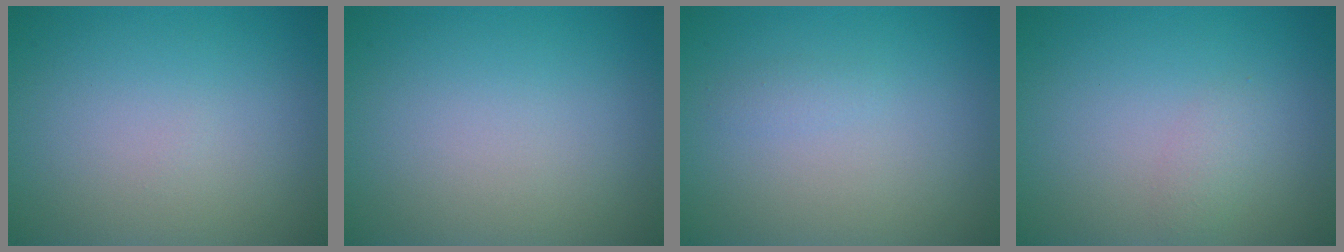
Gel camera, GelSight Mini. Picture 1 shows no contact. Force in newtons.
{"total": 0.0}
{"total": 0.6, "press": 0.6, "slide": 0.0}
{"total": 1.1, "press": 1.1, "slide": 0.1}